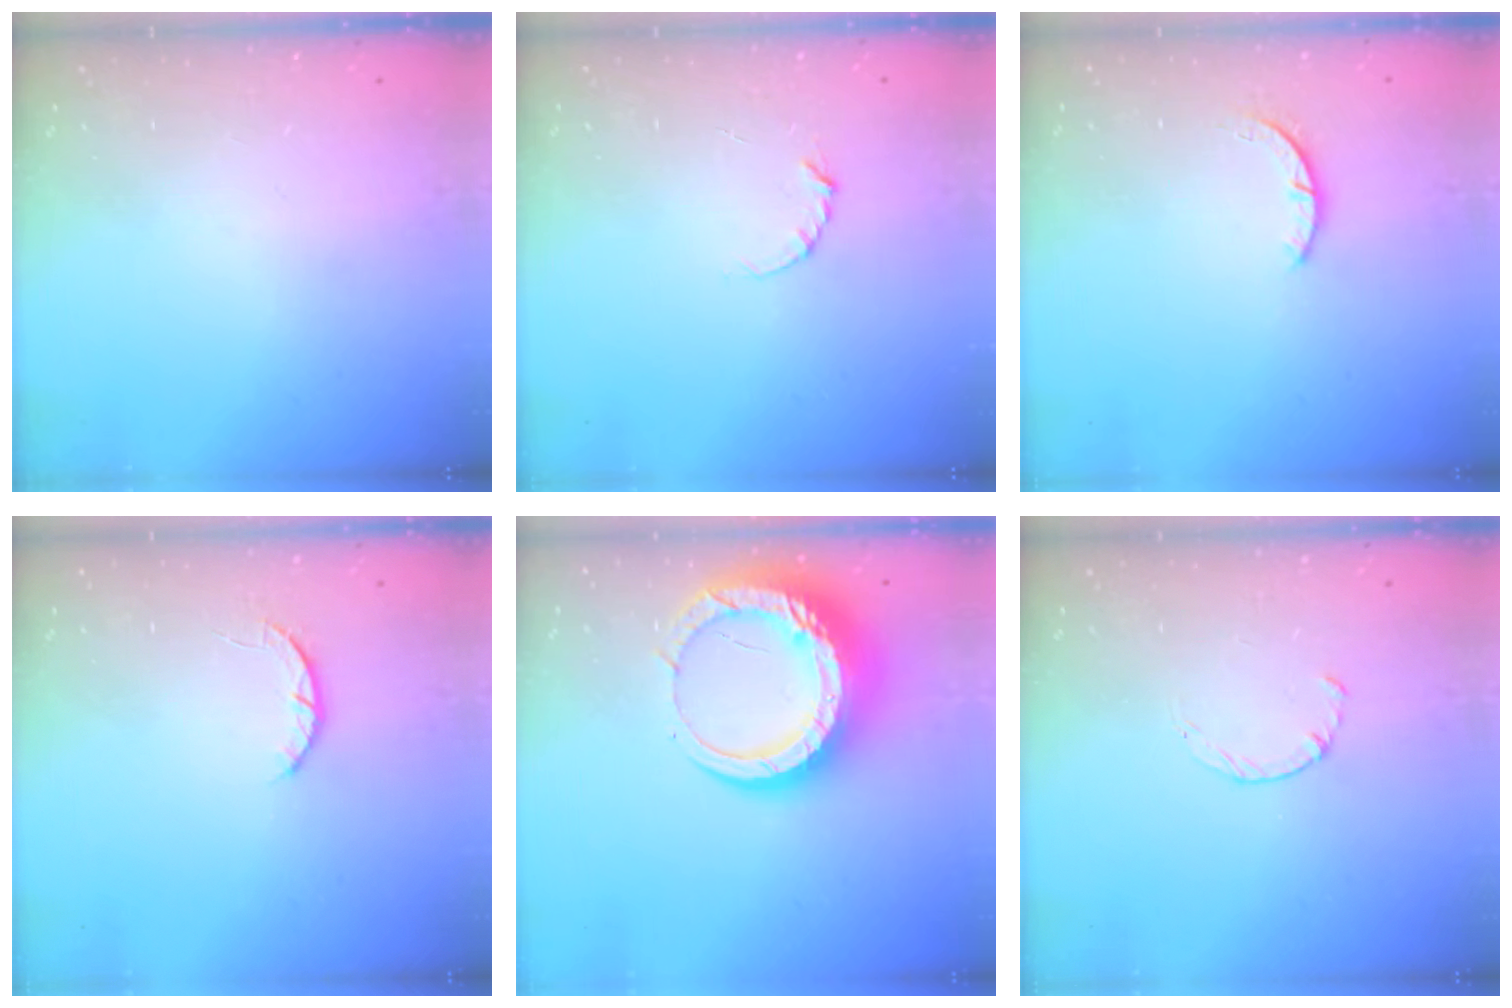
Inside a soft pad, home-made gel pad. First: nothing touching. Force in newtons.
{"total": 2.9, "press": 2.9, "slide": 0.3}
{"total": 2.4, "press": 2.4, "slide": 0.3}
{"total": 2.6, "press": 2.5, "slide": 0.4}
{"total": 17.1, "press": 17.0, "slide": 1.6}
{"total": 1.8, "press": 1.7, "slide": 0.3}